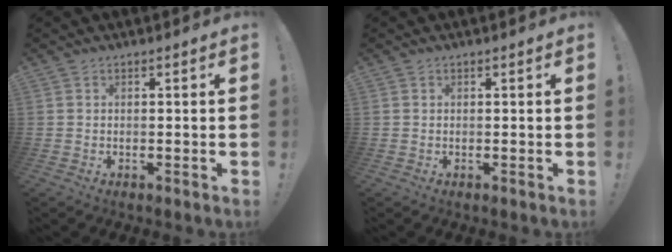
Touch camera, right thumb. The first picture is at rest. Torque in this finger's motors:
{"motor_torque": [-0.41, -0.25, 0.03, 0.31, -0.09]}